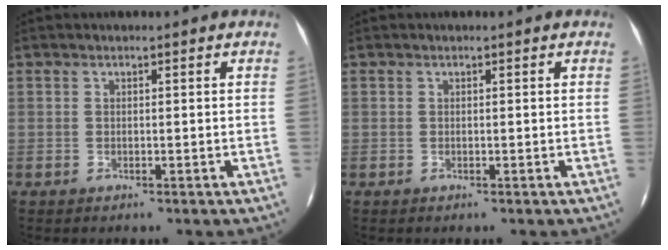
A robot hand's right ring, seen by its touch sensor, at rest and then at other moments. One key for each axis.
{"total": 0.0}